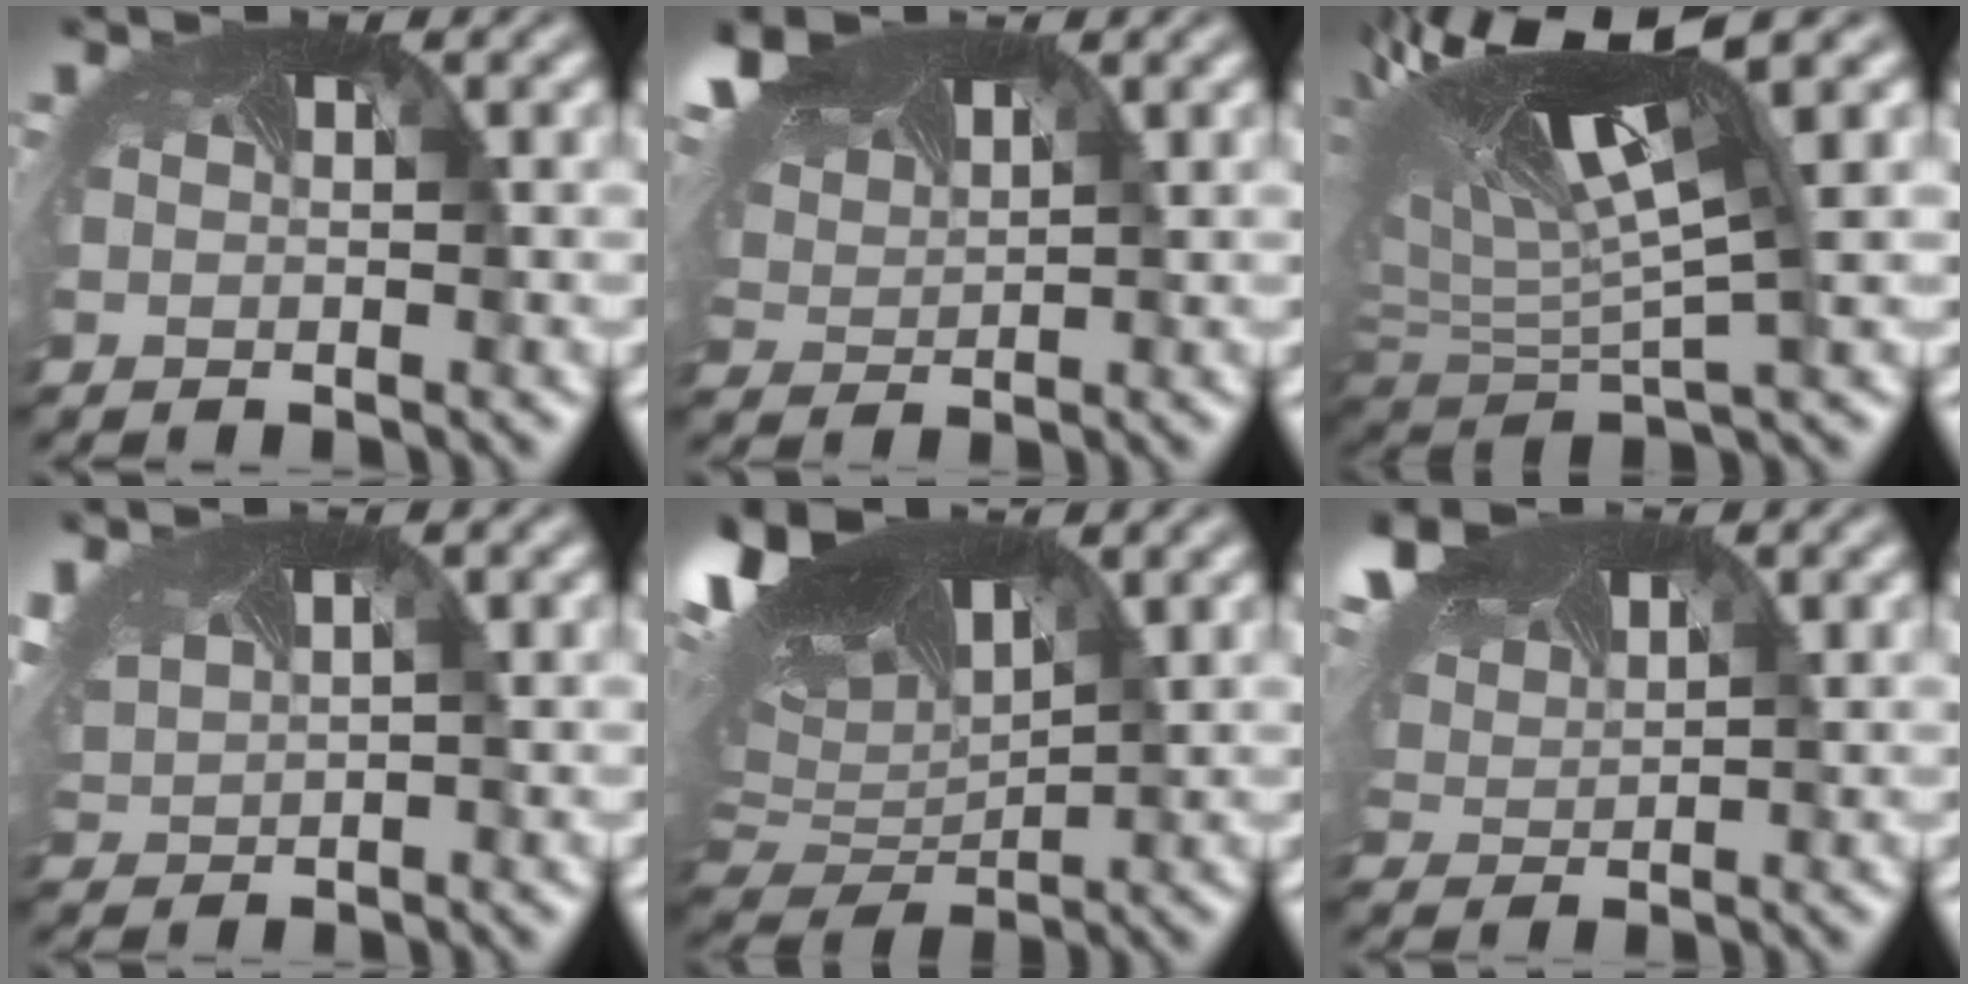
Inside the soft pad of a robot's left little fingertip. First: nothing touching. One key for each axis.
{"total": 7.7, "fx": 5.5, "fy": 3.4, "fz": 4.2, "tx": -0.110, "ty": 0.027, "tz": 0.092}
{"total": 12.2, "fx": 2.8, "fy": 4.8, "fz": 10.9, "tx": -0.242, "ty": -0.001, "tz": 0.056}
{"total": 5.4, "fx": 2.2, "fy": 3.1, "fz": 3.8, "tx": -0.109, "ty": 0.017, "tz": 0.047}
{"total": 14.5, "fx": 6.3, "fy": 7.3, "fz": 10.8, "tx": -0.222, "ty": 0.033, "tz": 0.109}
{"total": 7.6, "fx": 5.4, "fy": 3.4, "fz": 4.1, "tx": -0.109, "ty": 0.027, "tz": 0.092}